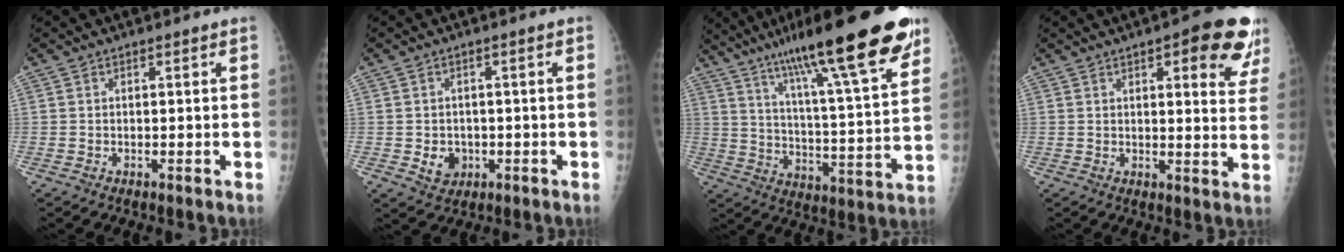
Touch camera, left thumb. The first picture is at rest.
{"total": 4.1, "force": [-0.9, 3.5, 2.0], "torque": [-0.013, 0.003, -0.005]}
{"total": 26.0, "force": [16.6, 4.0, 19.6], "torque": [-0.292, -0.042, 0.263]}
{"total": 13.7, "force": [7.2, 4.4, 10.8], "torque": [-0.086, -0.028, 0.080]}